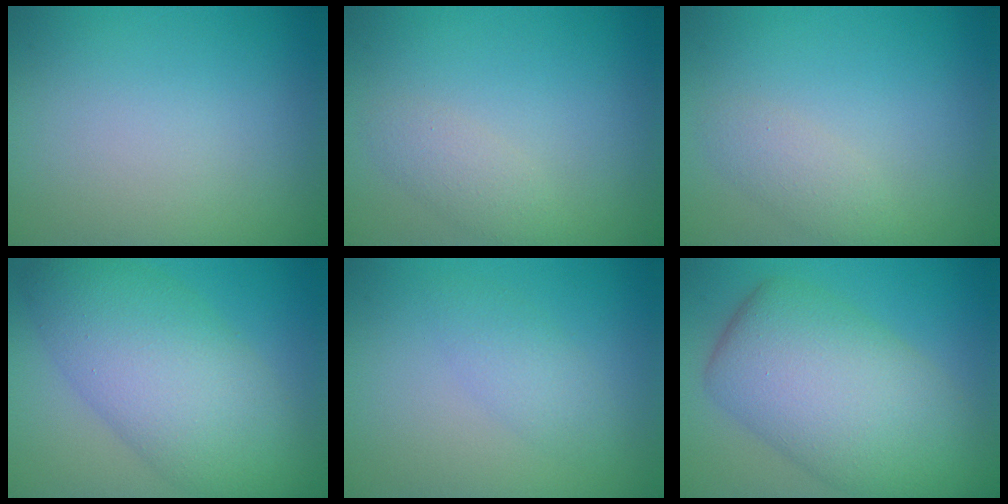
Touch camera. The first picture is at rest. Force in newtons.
{"total": 1.6, "press": 1.6, "slide": 0.1}
{"total": 1.6, "press": 1.6, "slide": 0.1}
{"total": 9.5, "press": 9.5, "slide": 0.2}
{"total": 2.0, "press": 2.0, "slide": 0.1}
{"total": 10.7, "press": 10.7, "slide": 0.4}